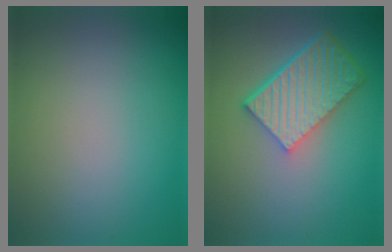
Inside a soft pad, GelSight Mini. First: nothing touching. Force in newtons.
{"total": 6.3, "press": 4.4, "slide": 4.5}